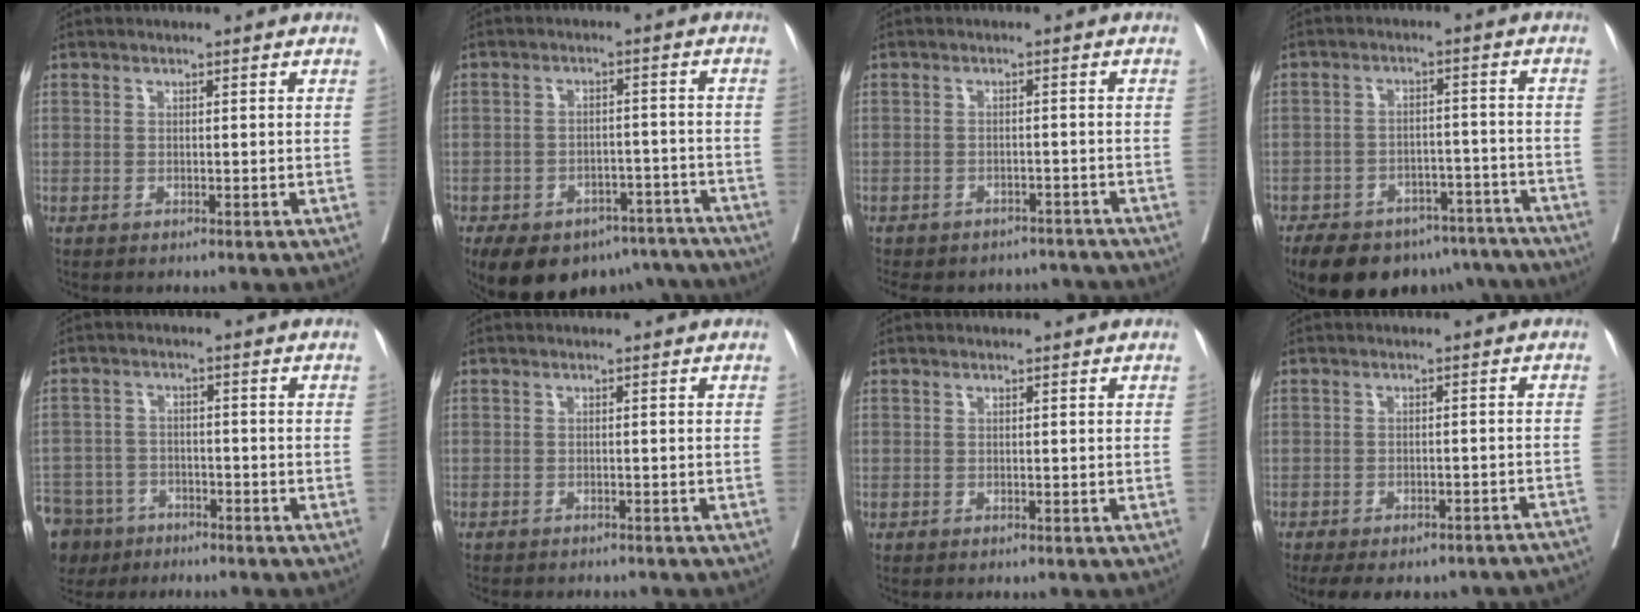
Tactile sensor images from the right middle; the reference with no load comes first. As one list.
[{"total": 18.0, "force": [-13.0, 10.2, 7.1], "torque": [-0.144, 0.010, -0.160]}, {"total": 12.7, "force": [-11.1, 5.5, 2.8], "torque": [-0.070, 0.010, -0.132]}, {"total": 17.8, "force": [-14.1, 8.3, 6.9], "torque": [-0.118, 0.008, -0.184]}, {"total": 14.2, "force": [-9.5, 9.7, 4.3], "torque": [-0.140, -0.006, -0.147]}, {"total": 6.3, "force": [-5.8, 1.8, 2.0], "torque": [-0.023, -0.001, -0.075]}, {"total": 0.0}, {"total": 16.8, "force": [-14.6, 5.3, 6.3], "torque": [-0.096, 0.012, -0.169]}]